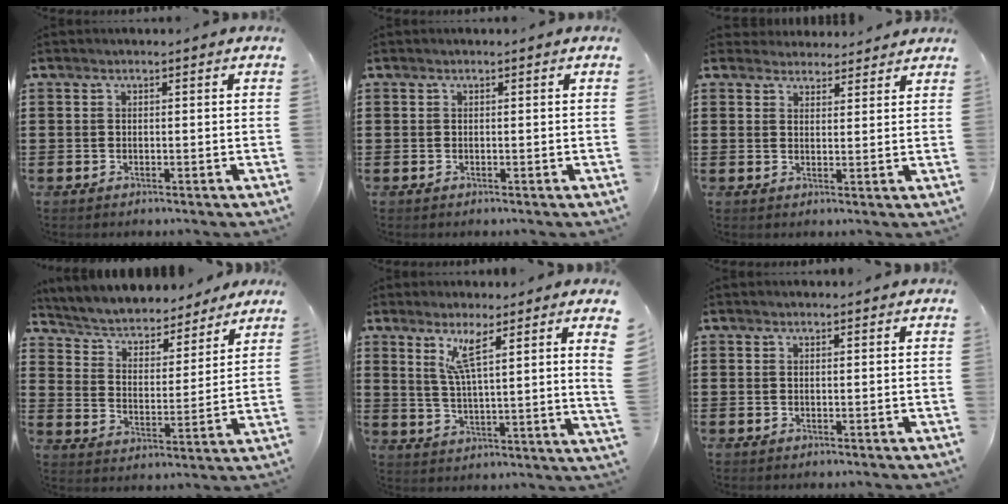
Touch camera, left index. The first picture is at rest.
{"total": 0.0}
{"total": 2.9, "force": [2.8, 0.7, -0.2], "torque": [-0.005, -0.004, 0.055]}
{"total": 4.2, "force": [4.0, 1.1, 0.9], "torque": [-0.041, -0.029, 0.061]}
{"total": 7.3, "force": [5.0, 0.0, 5.3], "torque": [-0.105, -0.018, 0.082]}
{"total": 0.6, "force": [0.6, 0.0, 0.2], "torque": [-0.005, -0.001, 0.011]}